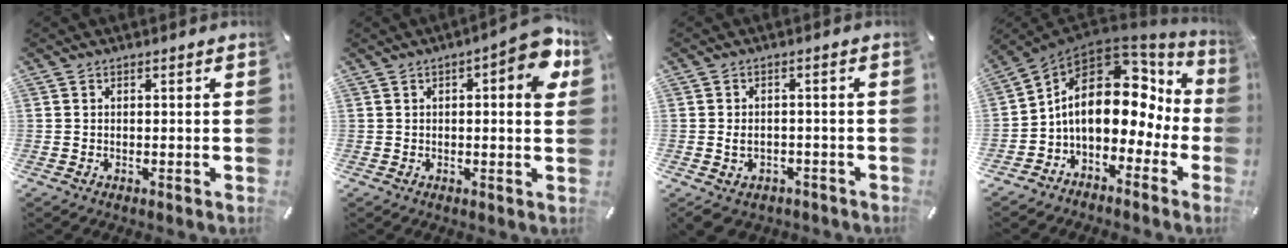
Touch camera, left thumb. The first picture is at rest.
{"total": 8.9, "force": [3.3, 2.5, 7.9], "torque": [-0.092, -0.025, 0.047]}
{"total": 3.7, "force": [-1.5, 2.8, 1.9], "torque": [-0.041, 0.008, -0.030]}
{"total": 15.7, "force": [1.6, 11.0, 11.2], "torque": [-0.194, -0.016, 0.025]}